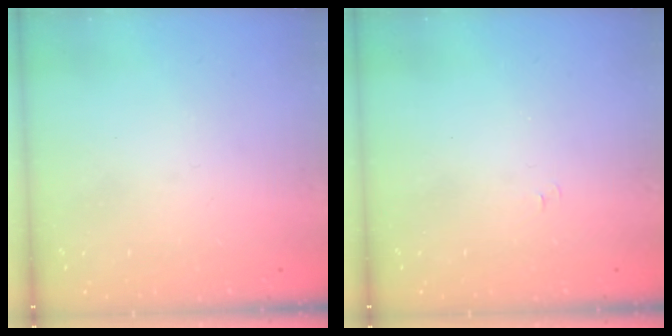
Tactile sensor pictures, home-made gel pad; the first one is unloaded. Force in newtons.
{"total": 3.8, "press": 3.7, "slide": 0.4}